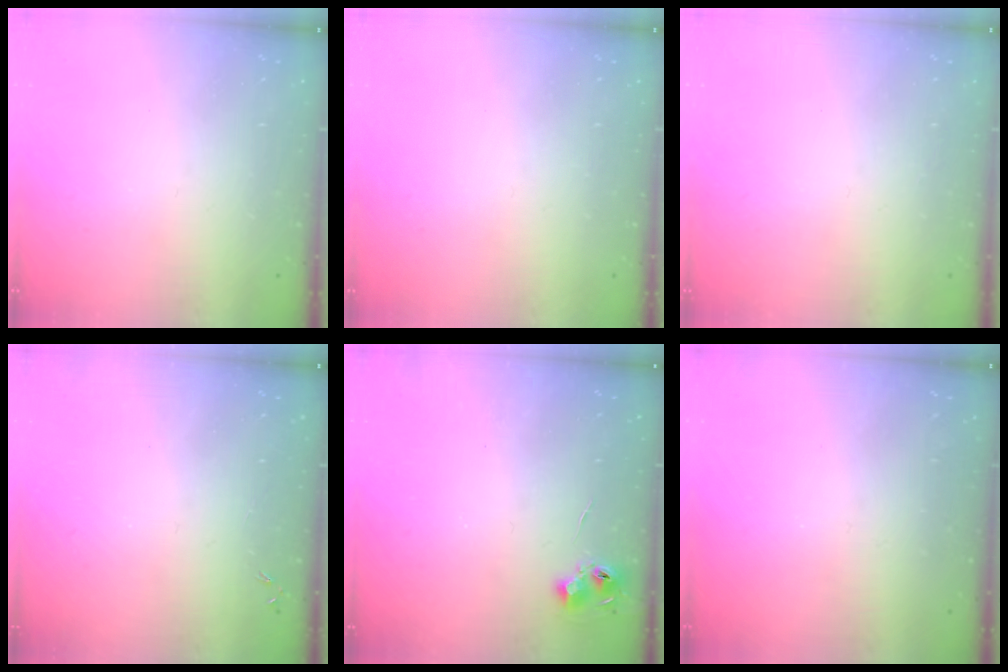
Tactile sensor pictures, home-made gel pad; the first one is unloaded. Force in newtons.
{"total": 0.0}
{"total": 0.0}
{"total": 0.0}
{"total": 5.7, "press": 5.7, "slide": 0.6}
{"total": 0.0}